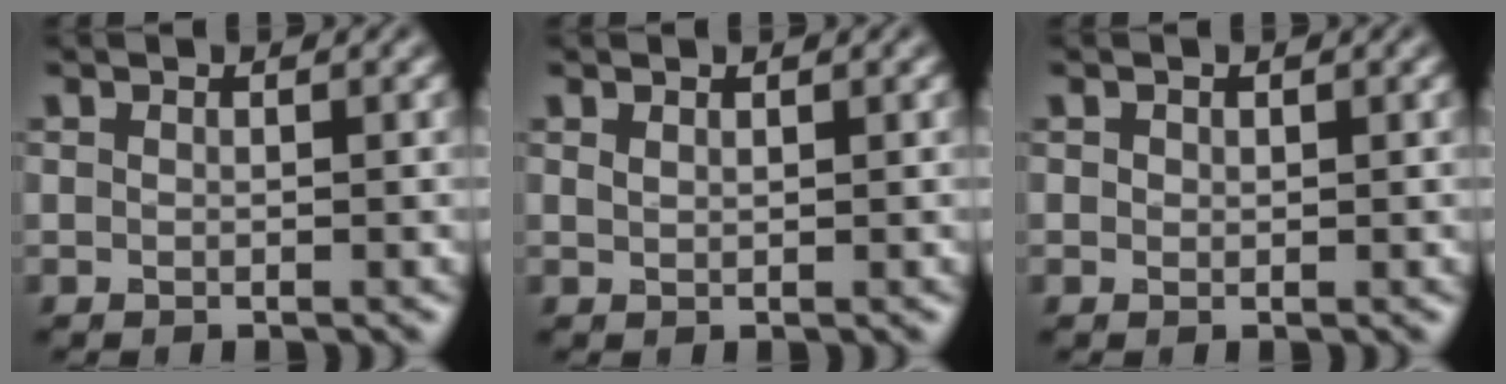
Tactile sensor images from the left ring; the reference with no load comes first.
{"total": 0.6, "force": [0.5, 0.2, 0.2], "torque": [-0.006, 0.000, 0.012]}
{"total": 0.5, "force": [0.2, 0.4, 0.1], "torque": [-0.001, -0.001, 0.004]}